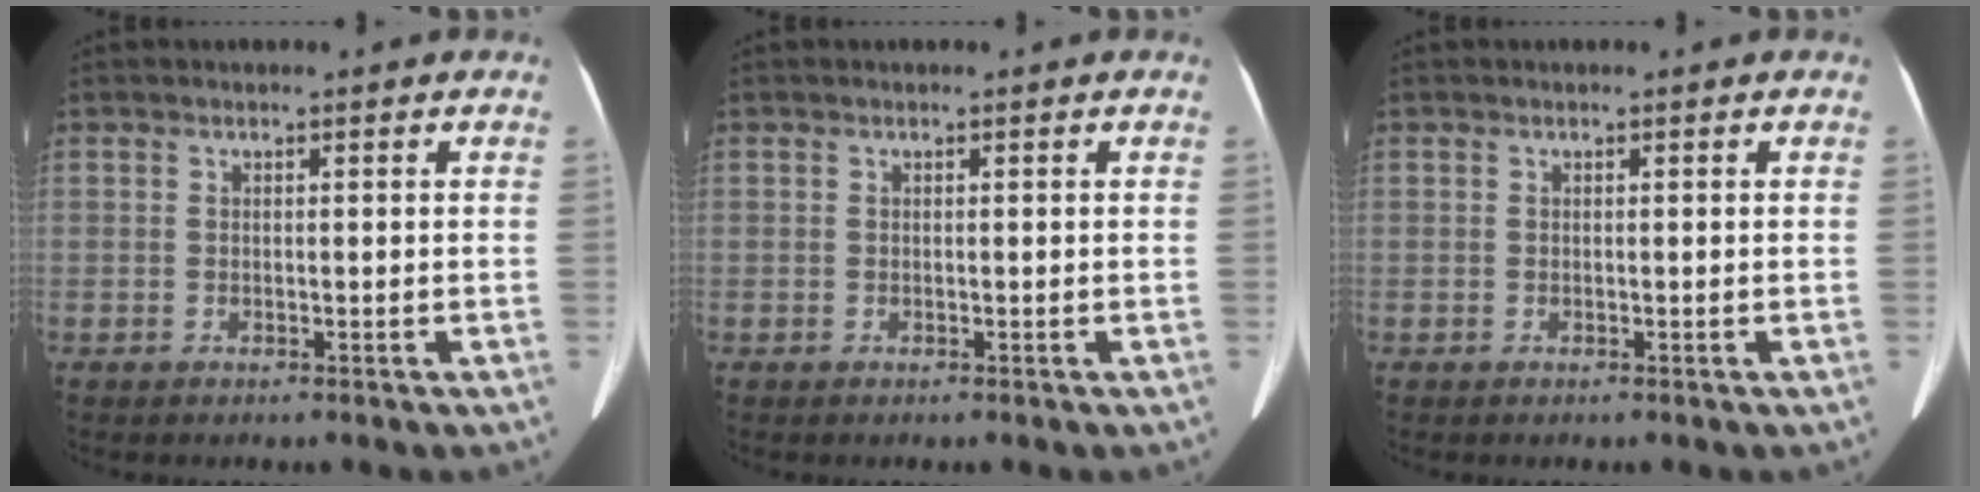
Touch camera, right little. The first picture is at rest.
{"total": 0.0}
{"total": 0.0}